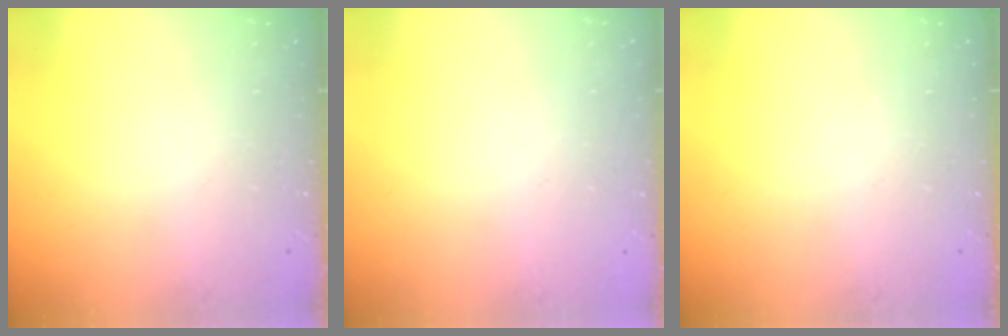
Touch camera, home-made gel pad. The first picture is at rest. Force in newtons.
{"total": 0.0}
{"total": 0.0}